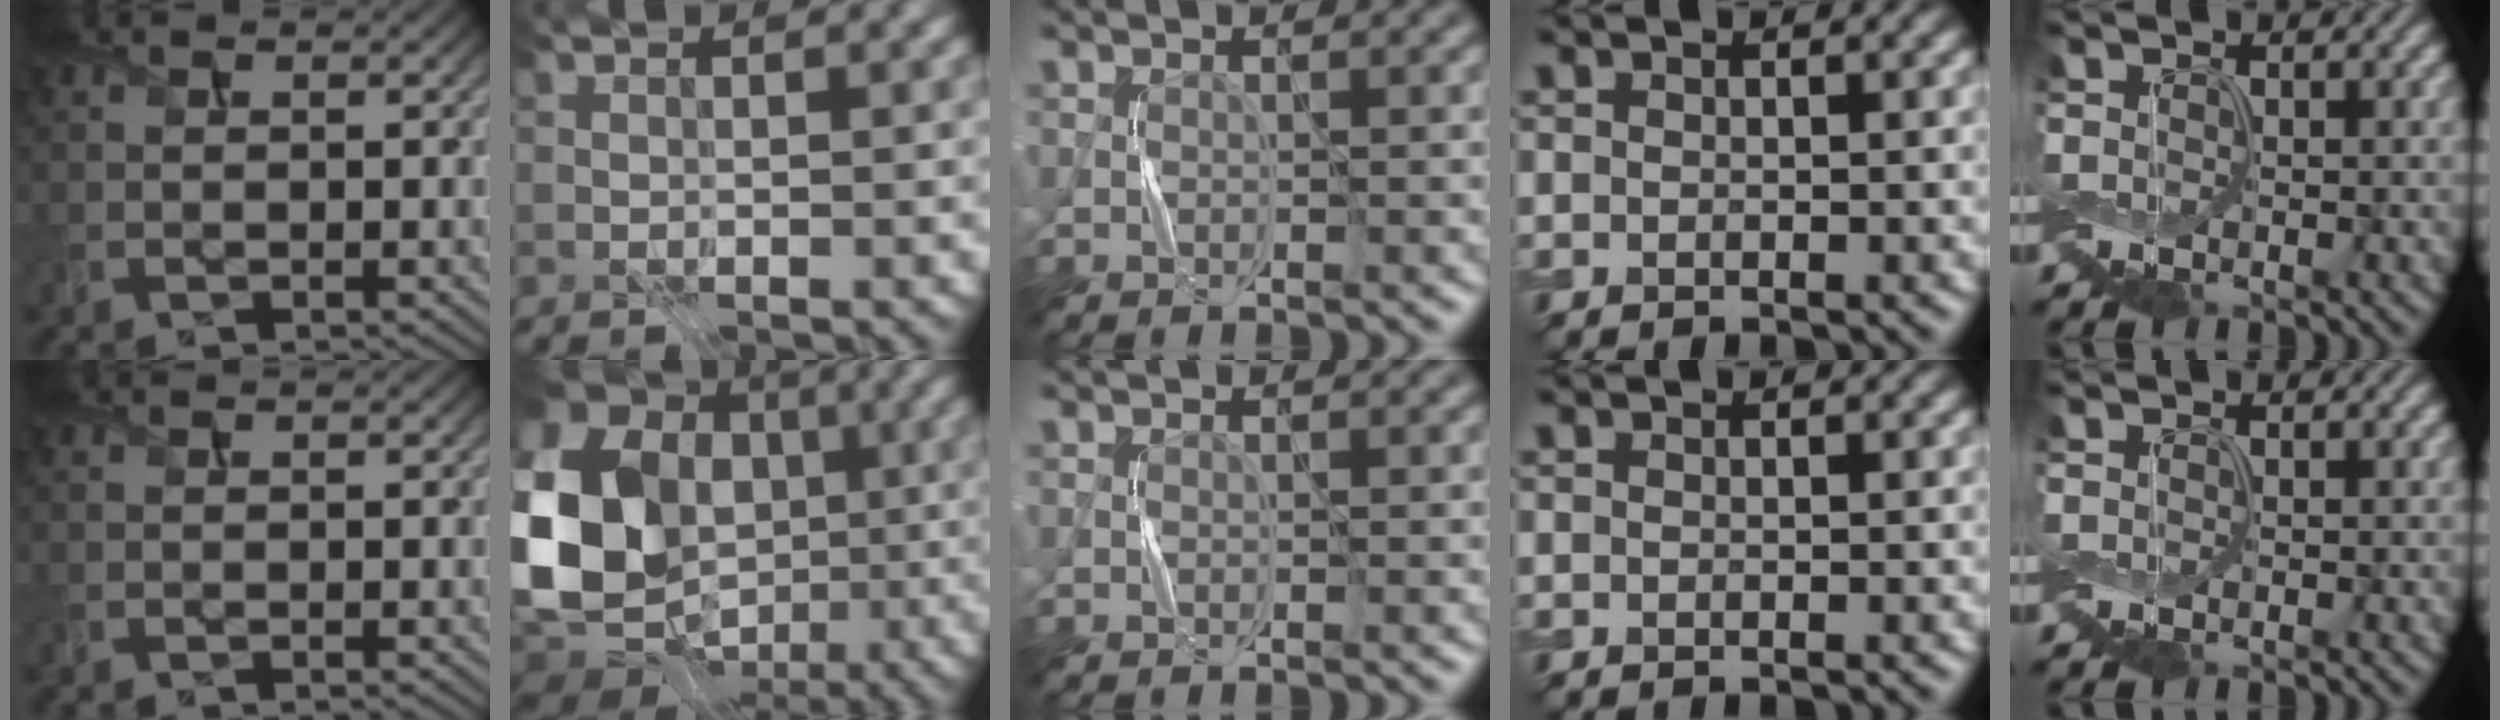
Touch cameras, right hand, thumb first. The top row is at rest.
{"index": {"total": 18.0, "force": [-0.8, 14.9, 10.1], "torque": [-0.213, -0.019, -0.023]}}